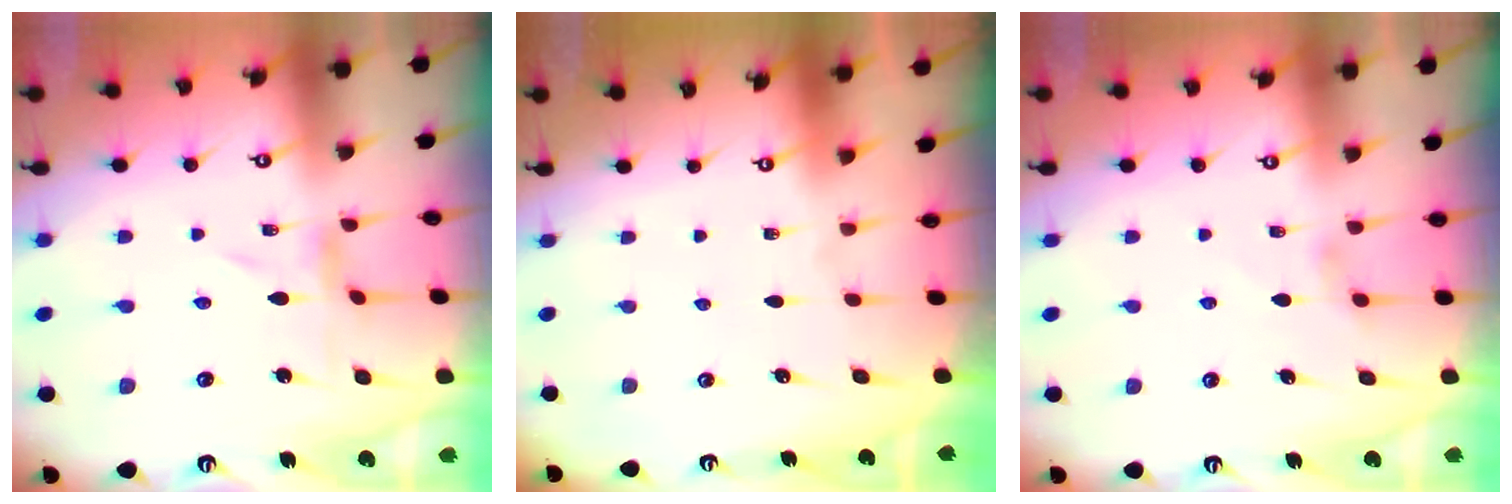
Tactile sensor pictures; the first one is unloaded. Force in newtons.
{"total": 0.0}
{"total": 1.7, "press": 1.6, "slide": 0.4}